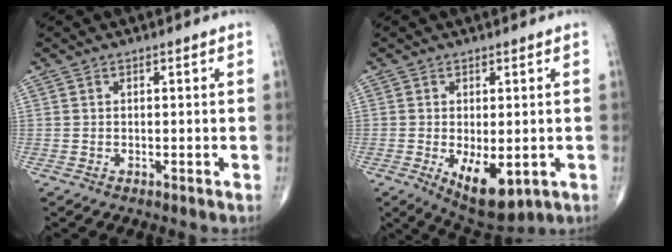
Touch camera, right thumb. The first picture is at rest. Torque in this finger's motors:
{"motor_torque": [-0.07, 0.75, 0.49, 0.31, 0.23]}